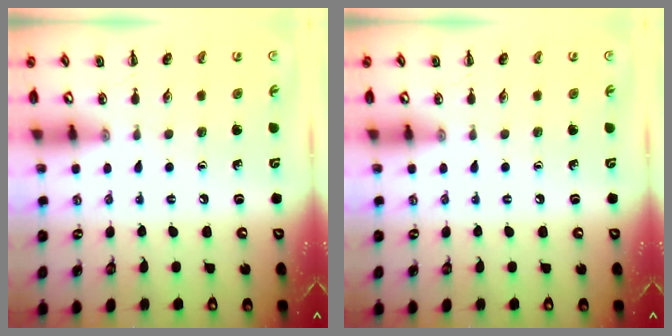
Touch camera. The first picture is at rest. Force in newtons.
{"total": 0.0}